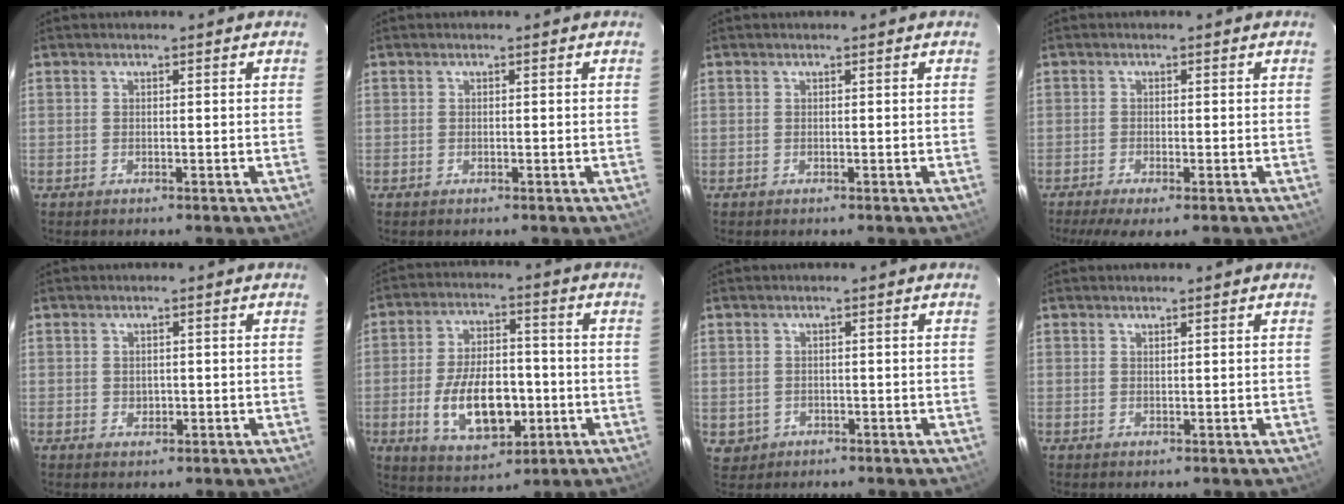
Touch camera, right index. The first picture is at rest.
{"total": 0.0}
{"total": 0.0}
{"total": 5.8, "force": [-4.1, 0.9, 4.0], "torque": [-0.086, -0.024, -0.065]}
{"total": 1.6, "force": [0.0, 1.4, 0.7], "torque": [-0.010, 0.002, 0.002]}
{"total": 14.3, "force": [-3.5, 7.5, 11.6], "torque": [-0.227, 0.002, -0.044]}
{"total": 3.1, "force": [-0.5, 2.9, 0.7], "torque": [-0.019, -0.001, 0.002]}
{"total": 0.6, "force": [0.5, 0.0, 0.2], "torque": [-0.004, 0.000, 0.010]}